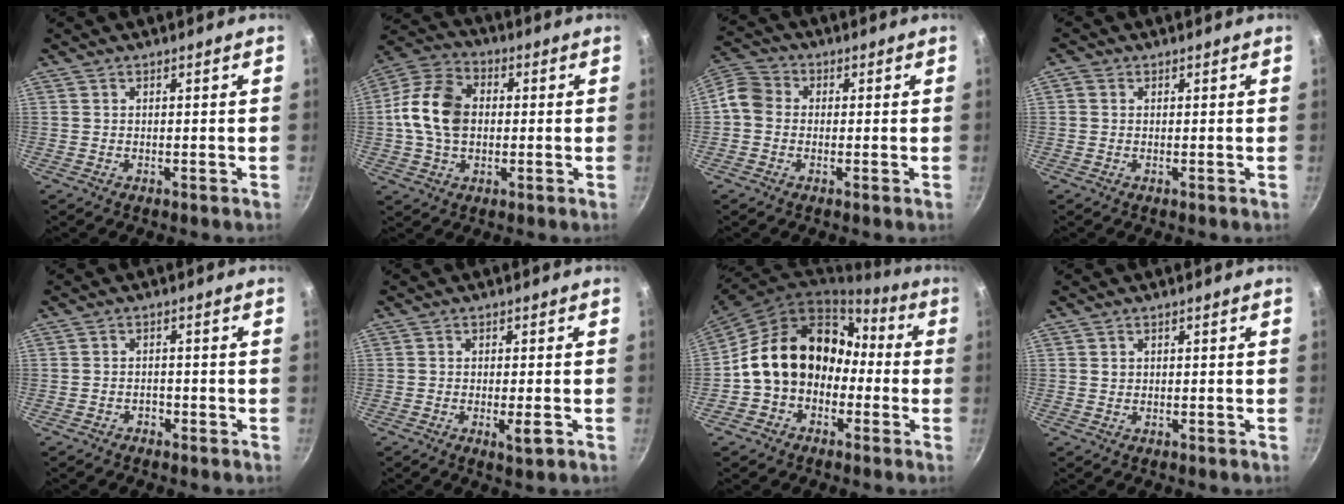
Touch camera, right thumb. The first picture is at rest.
{"total": 13.0, "force": [0.4, 9.4, 9.1], "torque": [-0.152, 0.020, -0.009]}
{"total": 6.0, "force": [-0.5, 5.2, 2.9], "torque": [-0.041, 0.019, -0.031]}
{"total": 1.3, "force": [0.2, 1.1, 0.6], "torque": [-0.011, 0.005, 0.000]}
{"total": 1.6, "force": [-1.1, 1.0, 0.4], "torque": [-0.001, 0.016, -0.017]}
{"total": 3.1, "force": [-1.0, 0.6, 2.9], "torque": [-0.057, -0.002, -0.018]}
{"total": 17.0, "force": [-2.0, 13.7, 9.9], "torque": [-0.127, 0.081, -0.036]}
{"total": 0.9, "force": [0.3, 0.8, 0.3], "torque": [-0.003, 0.001, 0.004]}